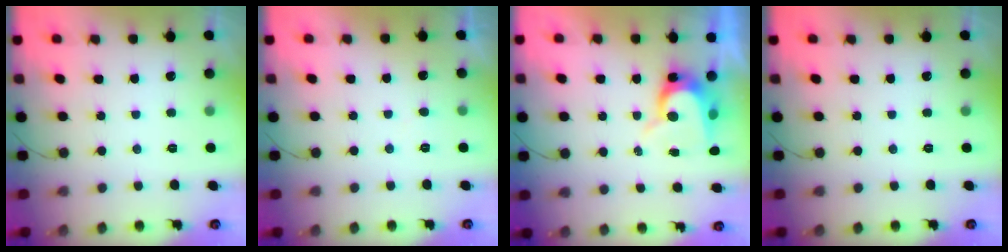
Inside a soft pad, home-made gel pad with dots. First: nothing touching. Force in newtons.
{"total": 2.3, "press": 2.3, "slide": 0.2}
{"total": 9.7, "press": 9.7, "slide": 0.9}
{"total": 0.0}